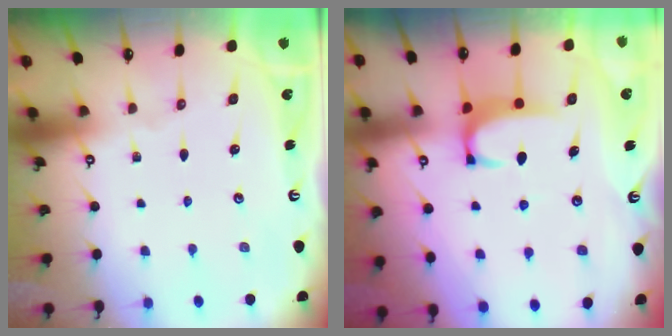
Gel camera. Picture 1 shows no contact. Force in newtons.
{"total": 1.9, "press": 1.8, "slide": 0.7}